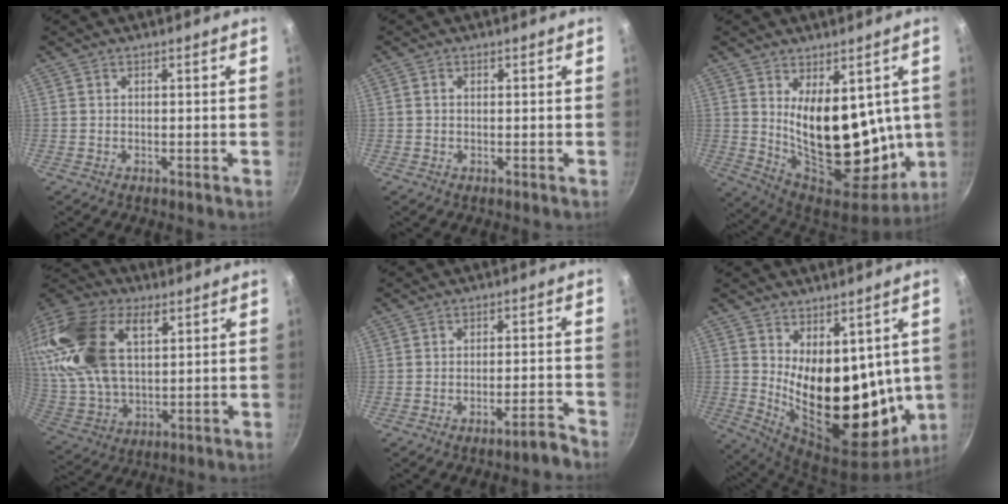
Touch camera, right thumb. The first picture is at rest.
{"total": 0.6, "force": [0.1, 0.4, 0.5], "torque": [-0.007, 0.003, 0.001]}
{"total": 21.1, "force": [2.7, 11.3, 17.5], "torque": [-0.211, -0.069, 0.071]}
{"total": 24.1, "force": [8.5, 14.1, 17.6], "torque": [-0.359, -0.003, 0.160]}
{"total": 3.7, "force": [-3.2, 0.1, 1.8], "torque": [-0.018, 0.035, -0.041]}
{"total": 20.5, "force": [3.2, 11.5, 16.7], "torque": [-0.204, -0.070, 0.076]}